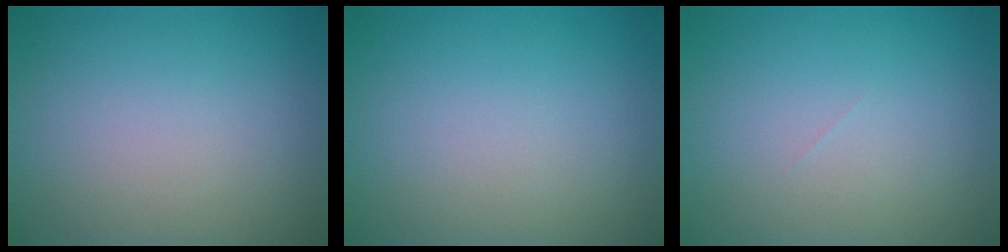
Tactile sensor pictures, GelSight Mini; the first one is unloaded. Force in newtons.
{"total": 0.0}
{"total": 0.0}